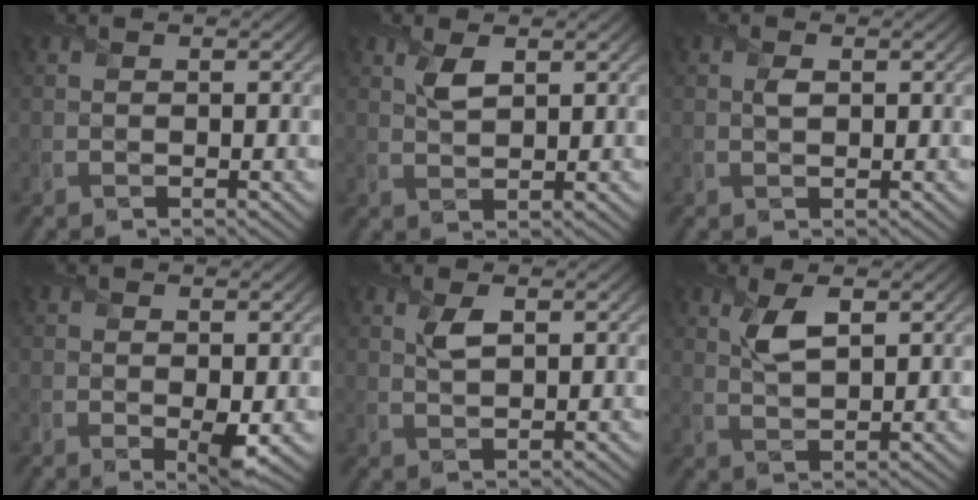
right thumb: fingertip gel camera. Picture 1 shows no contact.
{"total": 2.8, "force": [1.5, 1.1, 2.0], "torque": [-0.047, 0.002, 0.029]}
{"total": 1.2, "force": [0.3, 0.7, 0.9], "torque": [-0.020, 0.000, 0.006]}
{"total": 2.5, "force": [-0.1, 1.2, 2.1], "torque": [-0.036, -0.012, 0.002]}
{"total": 2.6, "force": [1.3, 1.0, 2.0], "torque": [-0.046, 0.003, 0.024]}
{"total": 4.1, "force": [2.1, 1.6, 3.2], "torque": [-0.072, 0.002, 0.039]}